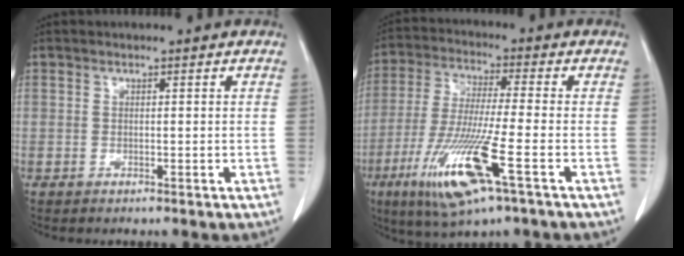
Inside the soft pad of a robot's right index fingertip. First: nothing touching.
{"total": 14.2, "force": [-6.1, 0.6, 12.8], "torque": [-0.267, -0.033, -0.111]}